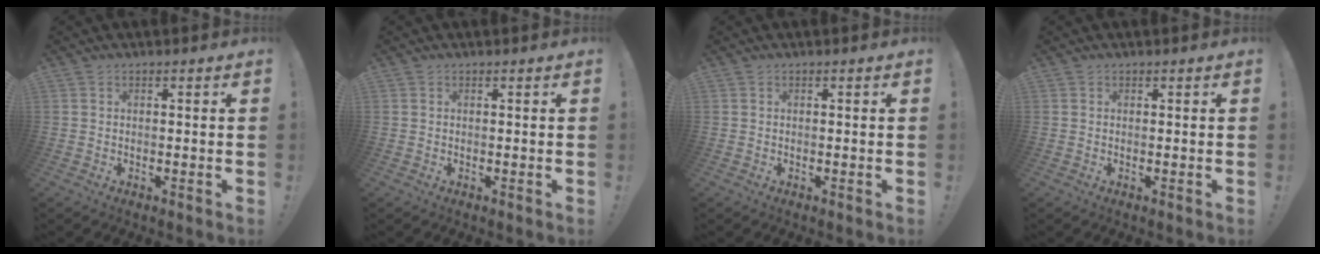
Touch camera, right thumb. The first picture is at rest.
{"total": 0.0}
{"total": 0.0}
{"total": 0.0}